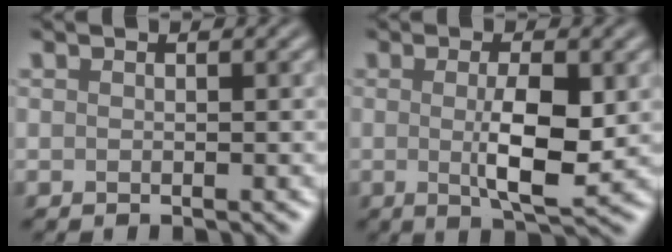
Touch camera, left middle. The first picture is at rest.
{"total": 4.9, "force": [0.1, 1.2, 4.8], "torque": [-0.087, -0.005, 0.003]}